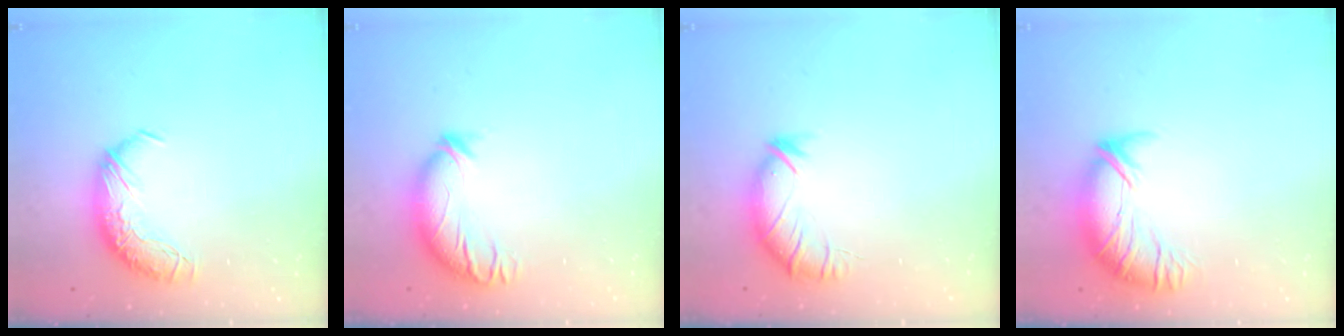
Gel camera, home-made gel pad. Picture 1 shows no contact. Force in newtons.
{"total": 2.8, "press": 2.0, "slide": 2.0}
{"total": 3.2, "press": 2.6, "slide": 2.0}
{"total": 3.5, "press": 2.5, "slide": 2.4}